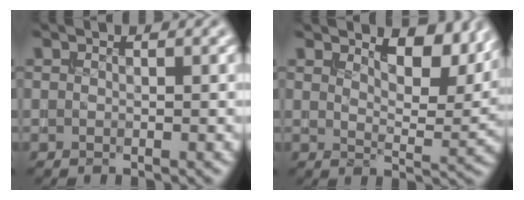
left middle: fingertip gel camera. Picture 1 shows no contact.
{"total": 6.7, "force": [4.3, 2.6, 4.4], "torque": [-0.063, -0.007, 0.063]}